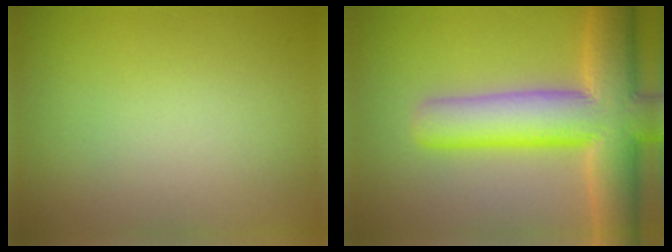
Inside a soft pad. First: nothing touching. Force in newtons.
{"total": 10.8, "press": 10.8, "slide": 0.6}